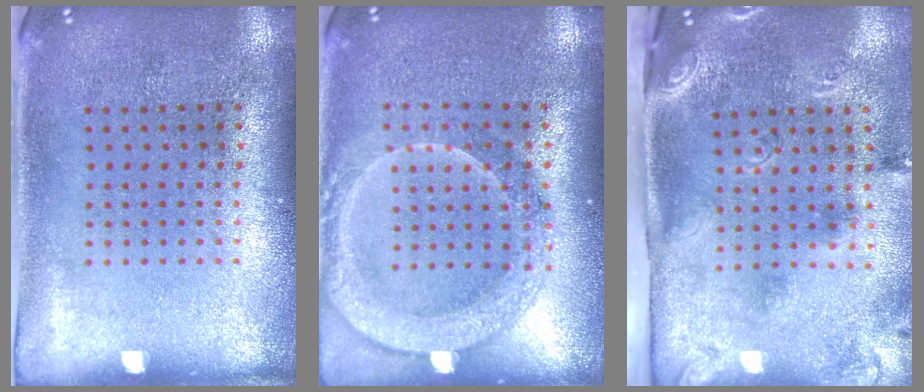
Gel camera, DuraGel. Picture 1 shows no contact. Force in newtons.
{"total": 2.1, "press": 2.0, "slide": 0.7}
{"total": 2.8, "press": 1.7, "slide": 2.2}